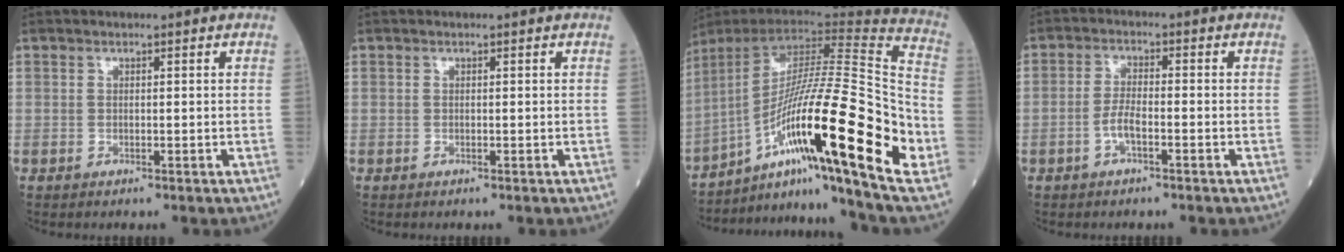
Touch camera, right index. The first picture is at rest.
{"total": 0.0}
{"total": 27.9, "force": [-9.7, 0.9, 26.2], "torque": [-0.412, -0.017, -0.168]}
{"total": 3.2, "force": [-1.5, 0.8, 2.7], "torque": [-0.058, 0.005, -0.029]}